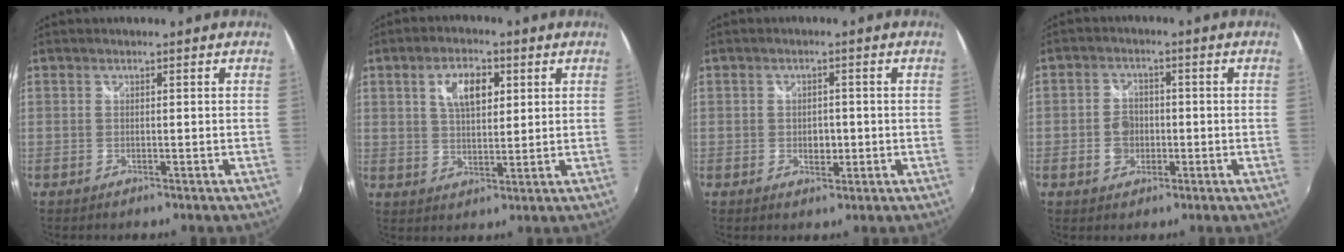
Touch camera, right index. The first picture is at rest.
{"total": 7.1, "force": [2.7, 3.5, 5.6], "torque": [-0.095, 0.013, 0.049]}
{"total": 3.0, "force": [-0.5, 2.2, 1.9], "torque": [-0.030, 0.000, -0.008]}
{"total": 4.4, "force": [-1.1, 3.7, 2.1], "torque": [-0.042, 0.008, -0.018]}